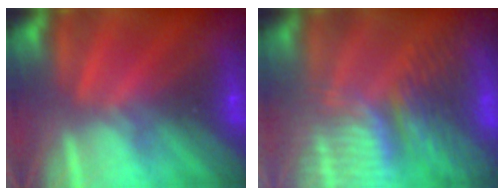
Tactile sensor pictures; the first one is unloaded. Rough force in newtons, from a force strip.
{"total": 13.7}